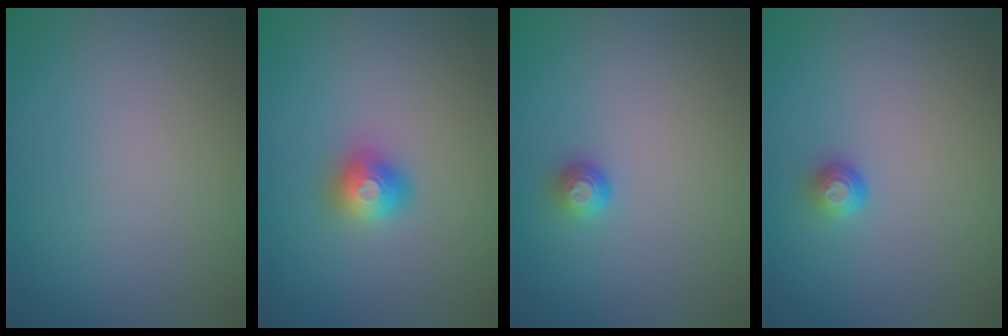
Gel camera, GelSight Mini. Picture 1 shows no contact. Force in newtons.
{"total": 2.0, "press": 2.0, "slide": 0.2}
{"total": 1.3, "press": 1.1, "slide": 0.7}
{"total": 1.2, "press": 0.9, "slide": 0.8}